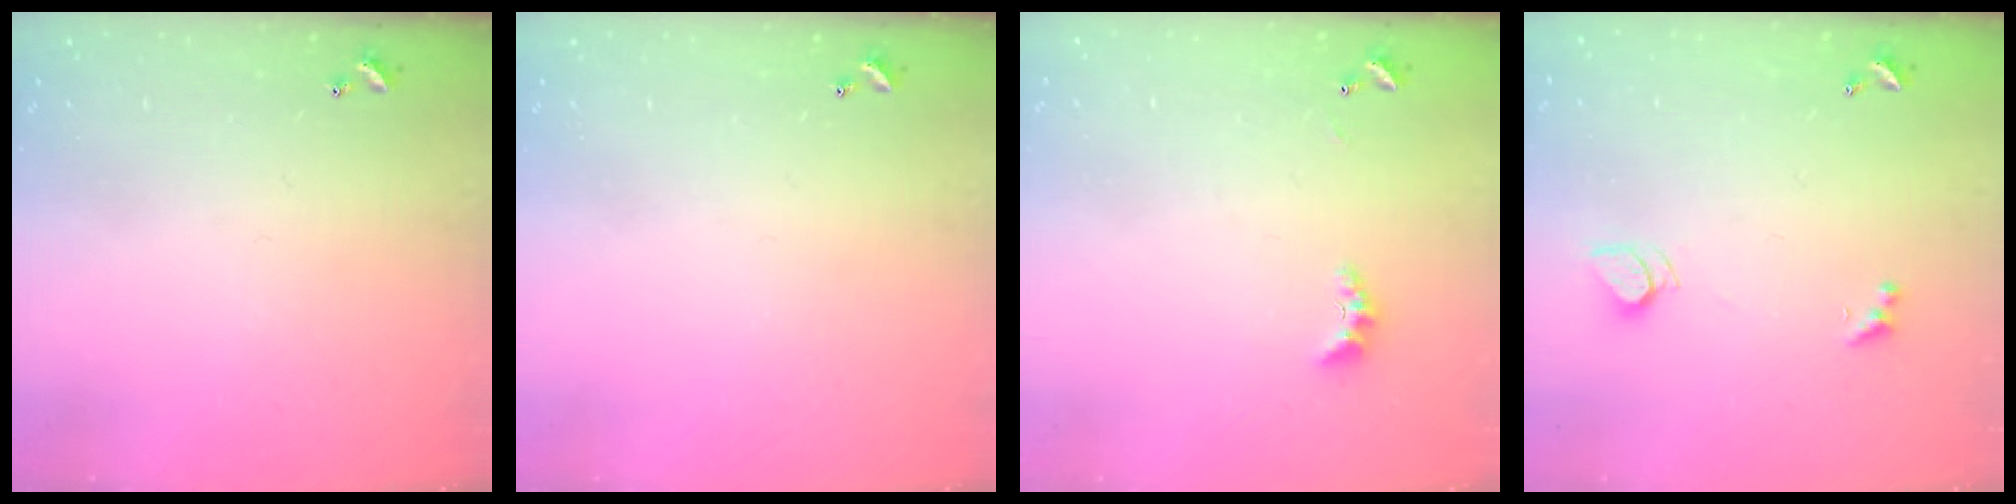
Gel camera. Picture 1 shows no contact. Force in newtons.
{"total": 0.0}
{"total": 3.9, "press": 3.8, "slide": 0.7}
{"total": 2.5, "press": 2.4, "slide": 0.6}